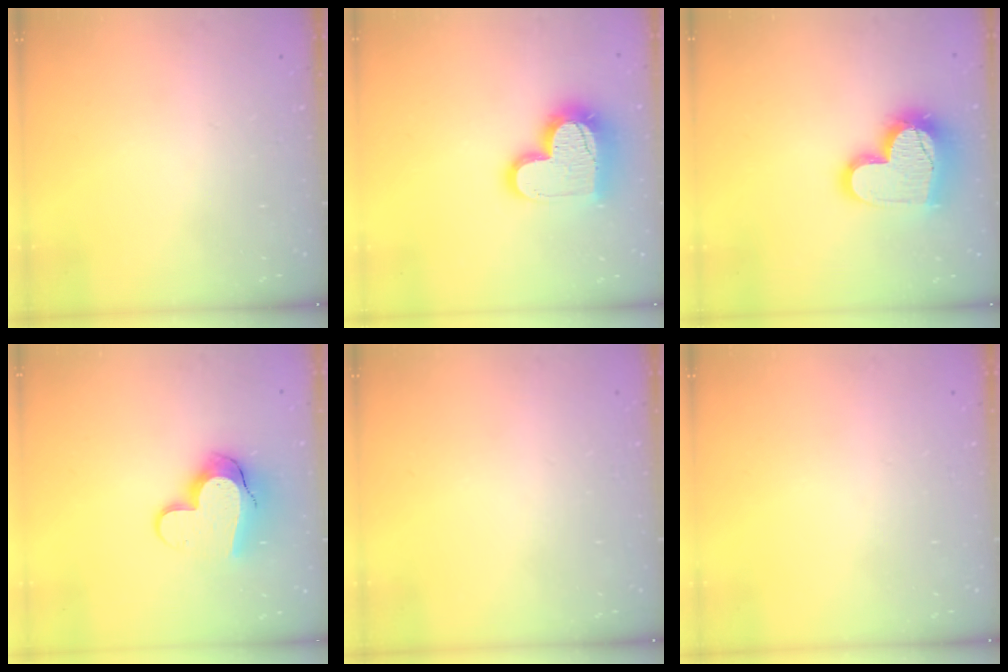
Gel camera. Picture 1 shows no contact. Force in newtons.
{"total": 17.7, "press": 17.7, "slide": 1.5}
{"total": 18.5, "press": 18.4, "slide": 1.6}
{"total": 12.4, "press": 12.3, "slide": 1.1}
{"total": 0.0}
{"total": 0.0}